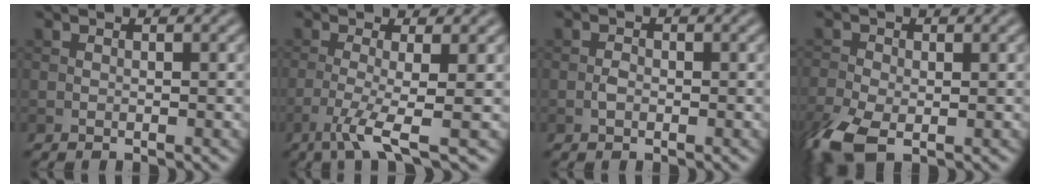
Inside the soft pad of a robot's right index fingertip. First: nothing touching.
{"total": 4.3, "force": [-1.9, 0.6, 3.8], "torque": [-0.071, -0.005, -0.046]}
{"total": 1.0, "force": [-0.4, 0.6, 0.7], "torque": [-0.013, 0.001, -0.010]}
{"total": 5.5, "force": [-2.5, 2.9, 4.0], "torque": [-0.101, -0.015, -0.055]}